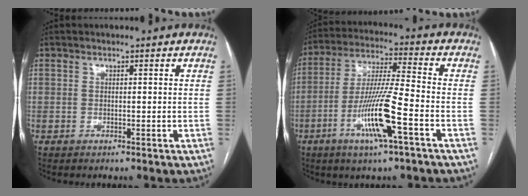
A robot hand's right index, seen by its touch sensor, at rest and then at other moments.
{"total": 12.6, "force": [-5.0, 0.1, 11.6], "torque": [-0.229, -0.010, -0.095]}